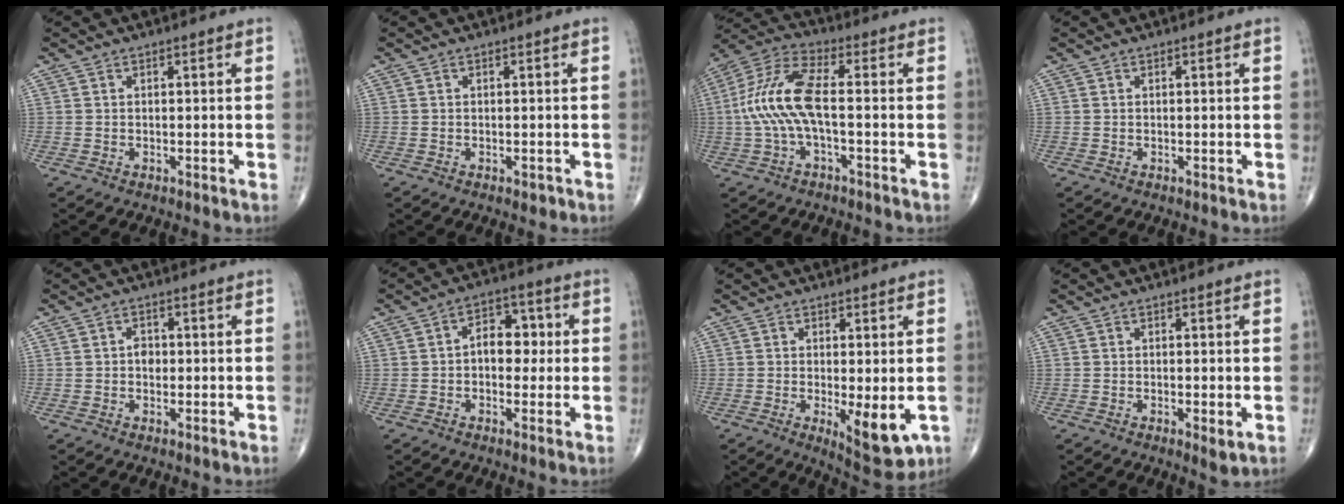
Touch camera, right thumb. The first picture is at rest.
{"total": 1.0, "force": [-0.4, 0.6, 0.6], "torque": [-0.002, 0.000, -0.005]}
{"total": 12.3, "force": [-1.1, 4.3, 11.5], "torque": [-0.265, 0.037, -0.025]}
{"total": 0.0}
{"total": 2.1, "force": [-0.1, 1.6, 1.4], "torque": [-0.014, 0.005, -0.004]}
{"total": 7.3, "force": [0.2, 5.0, 5.4], "torque": [-0.045, 0.021, -0.004]}
{"total": 8.1, "force": [-1.8, 2.8, 7.4], "torque": [-0.098, -0.022, -0.019]}
{"total": 2.1, "force": [-0.5, 0.6, 2.0], "torque": [-0.036, -0.010, -0.008]}